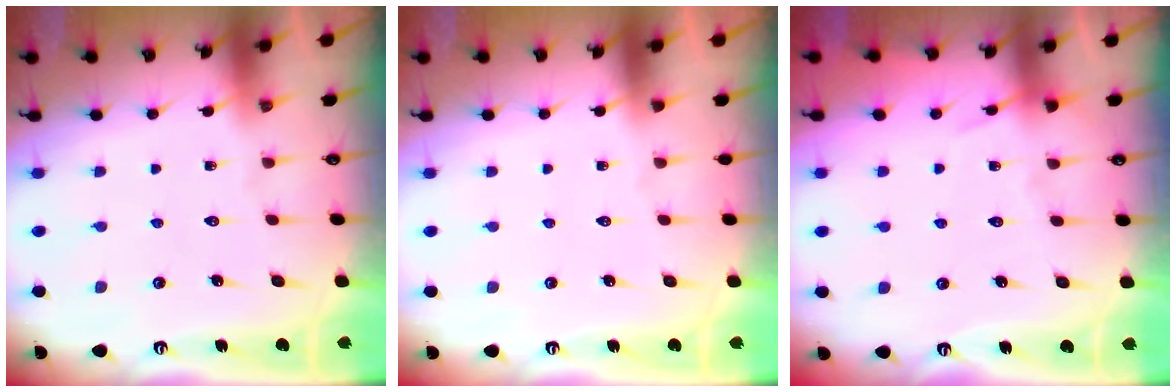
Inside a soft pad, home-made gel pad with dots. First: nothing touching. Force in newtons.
{"total": 0.0}
{"total": 4.9, "press": 4.9, "slide": 0.6}